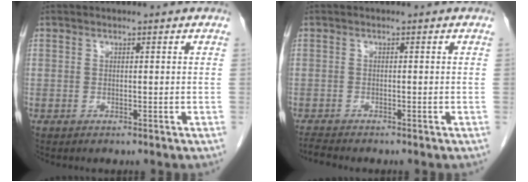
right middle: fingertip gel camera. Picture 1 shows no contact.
{"total": 1.6, "force": [-1.5, -0.4, 0.1], "torque": [-0.015, -0.013, -0.030]}